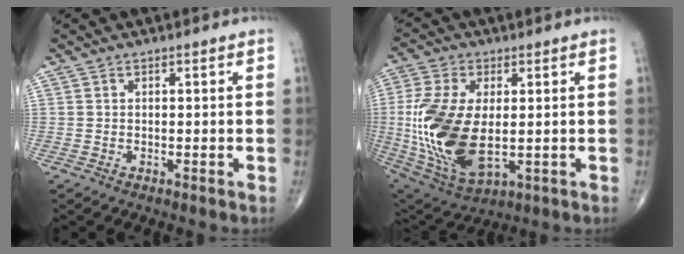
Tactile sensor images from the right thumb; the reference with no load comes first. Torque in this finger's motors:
{"motor_torque": [2.18, 2.86, 2.06, -0.20, 0.29]}